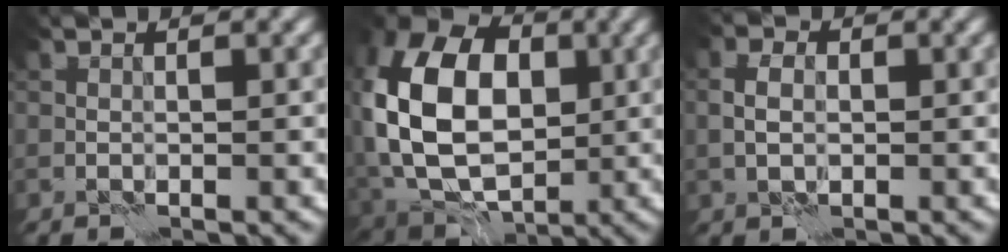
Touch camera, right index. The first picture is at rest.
{"total": 14.4, "force": [0.8, 10.4, 10.0], "torque": [-0.206, 0.009, 0.001]}
{"total": 2.1, "force": [0.1, 1.7, 1.3], "torque": [-0.027, 0.004, 0.001]}